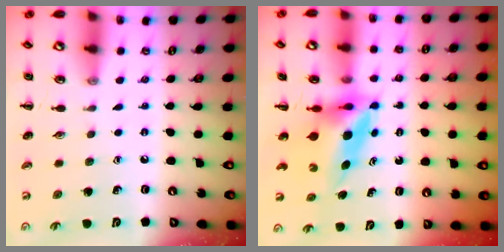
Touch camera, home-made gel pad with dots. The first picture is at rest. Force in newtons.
{"total": 6.0, "press": 5.8, "slide": 1.6}